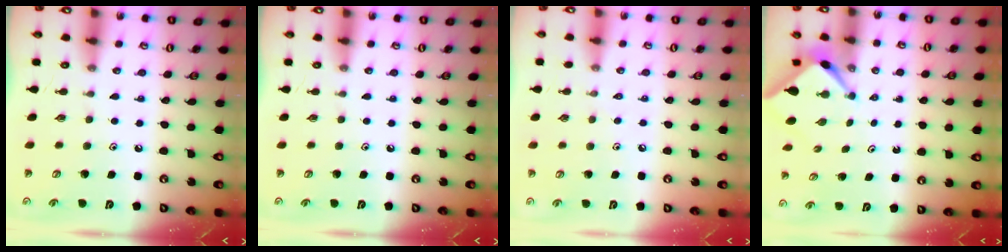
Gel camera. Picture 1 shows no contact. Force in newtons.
{"total": 0.0}
{"total": 2.5, "press": 2.5, "slide": 0.5}
{"total": 2.7, "press": 2.7, "slide": 0.3}